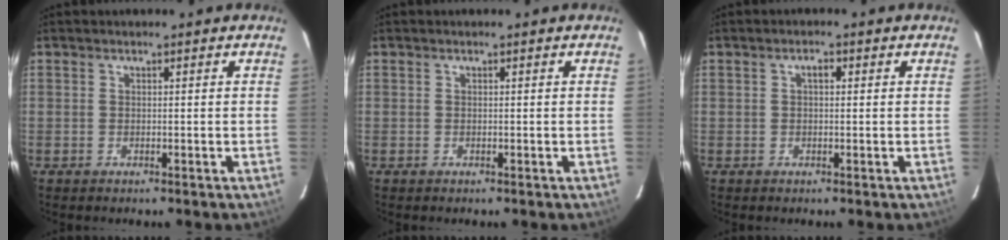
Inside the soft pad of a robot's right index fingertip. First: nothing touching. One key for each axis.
{"total": 0.0}
{"total": 1.4, "fx": 0.3, "fy": 0.7, "fz": 1.1, "tx": -0.018, "ty": 0.008, "tz": 0.004}